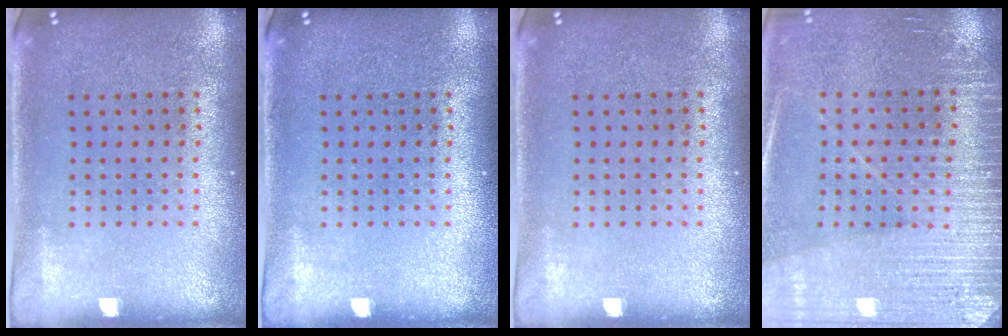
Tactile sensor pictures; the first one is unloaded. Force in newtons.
{"total": 0.0}
{"total": 0.0}
{"total": 3.0, "press": 3.0, "slide": 0.4}